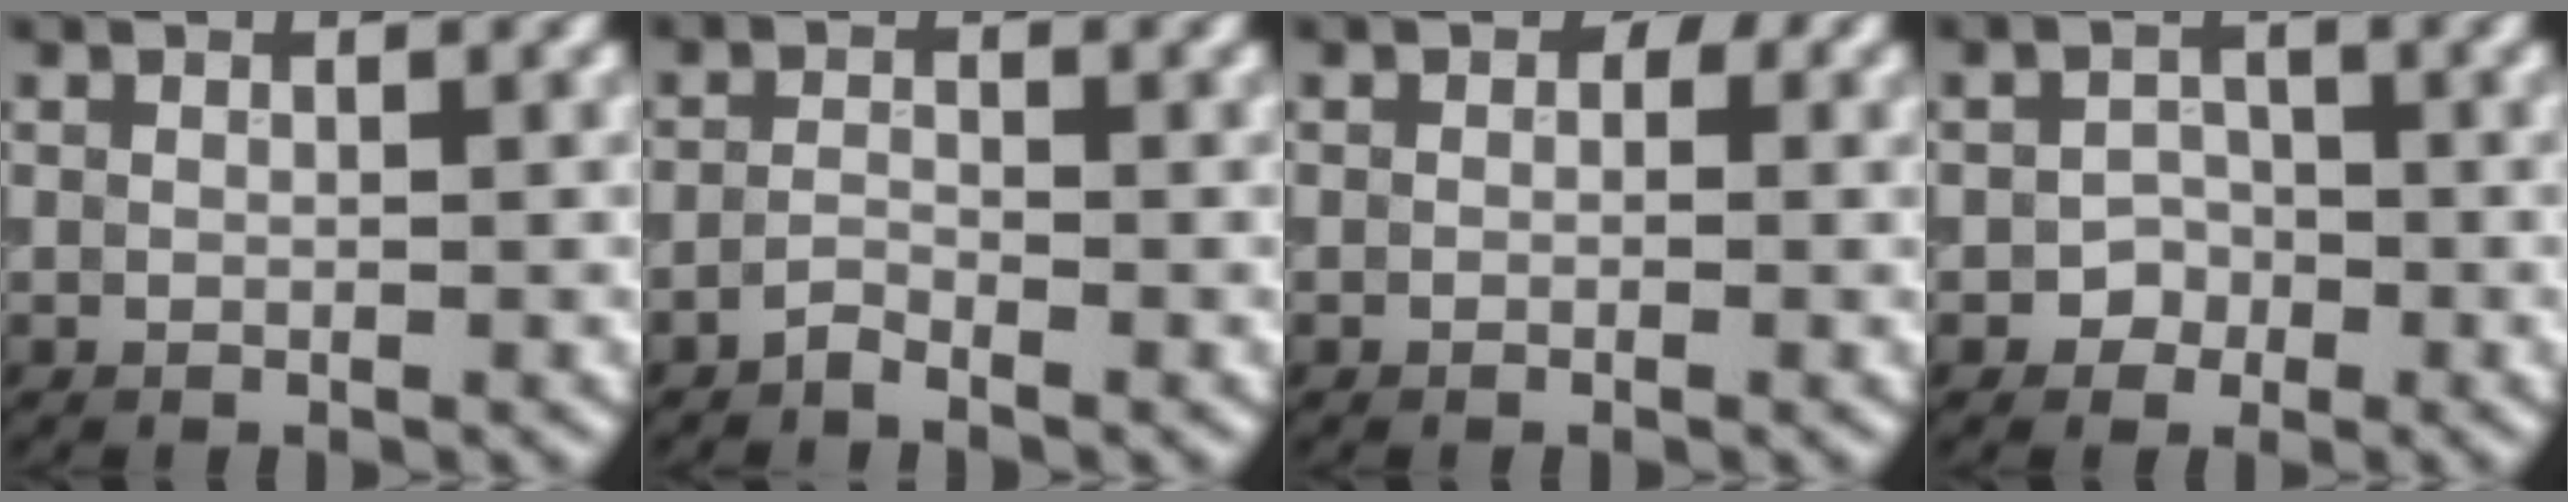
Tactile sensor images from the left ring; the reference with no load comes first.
{"total": 1.1, "force": [-1.1, 0.0, 0.1], "torque": [-0.010, 0.003, -0.022]}
{"total": 1.5, "force": [0.2, 1.3, 0.8], "torque": [-0.001, -0.001, -0.002]}
{"total": 1.6, "force": [-0.9, 1.3, 0.0], "torque": [0.006, 0.005, -0.014]}